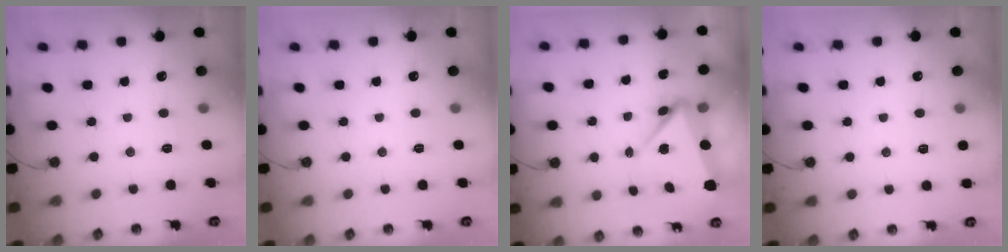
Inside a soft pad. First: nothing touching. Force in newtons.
{"total": 1.7, "press": 0.9, "slide": 1.5}
{"total": 6.9, "press": 4.8, "slide": 4.9}
{"total": 3.5, "press": 2.7, "slide": 2.3}